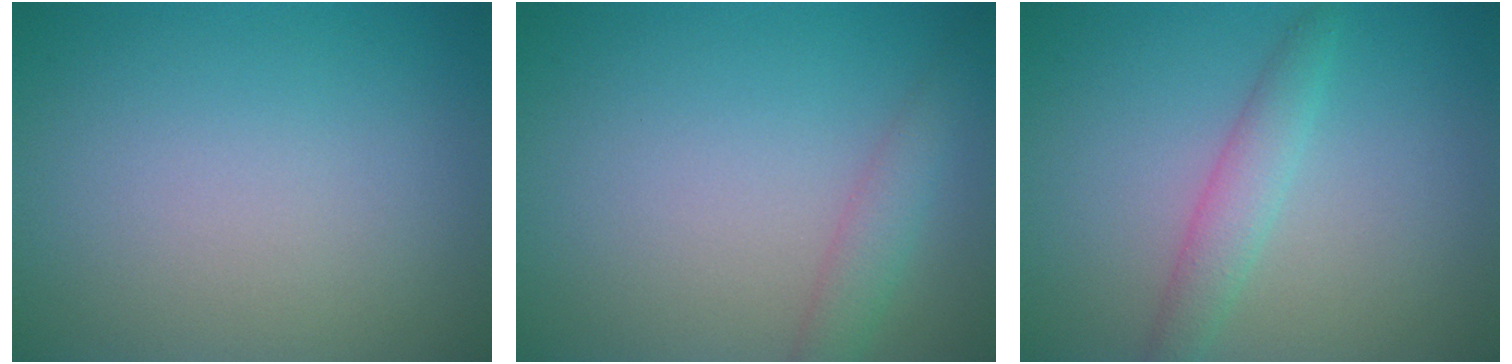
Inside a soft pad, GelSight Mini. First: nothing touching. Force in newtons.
{"total": 2.1, "press": 2.1, "slide": 0.1}
{"total": 2.3, "press": 2.3, "slide": 0.1}